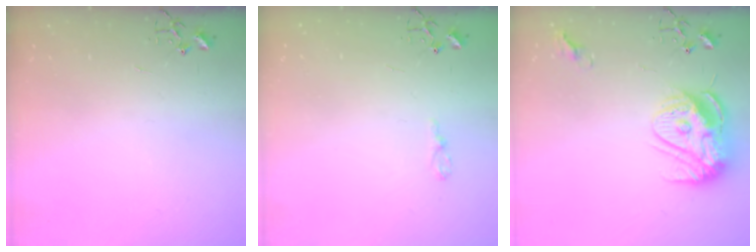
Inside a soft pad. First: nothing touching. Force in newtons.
{"total": 3.8, "press": 3.8, "slide": 0.4}
{"total": 15.6, "press": 15.6, "slide": 1.3}